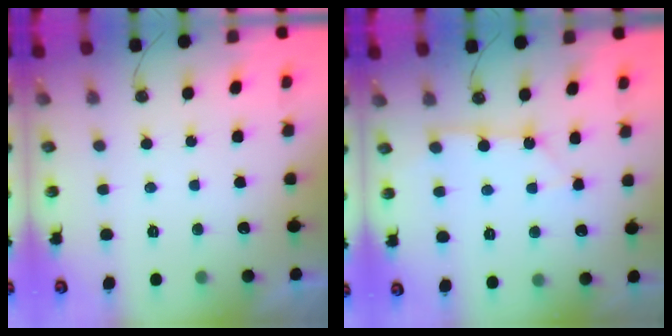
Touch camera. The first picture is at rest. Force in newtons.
{"total": 3.0, "press": 3.0, "slide": 0.2}